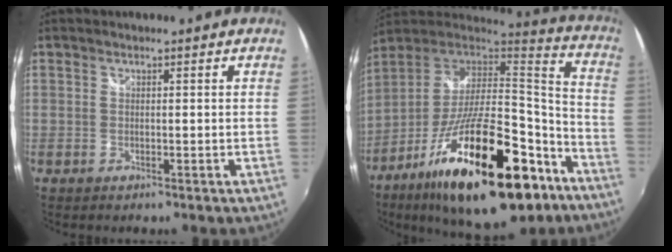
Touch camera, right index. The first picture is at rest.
{"total": 33.2, "force": [-17.7, 12.3, 25.3], "torque": [-0.428, -0.015, -0.274]}